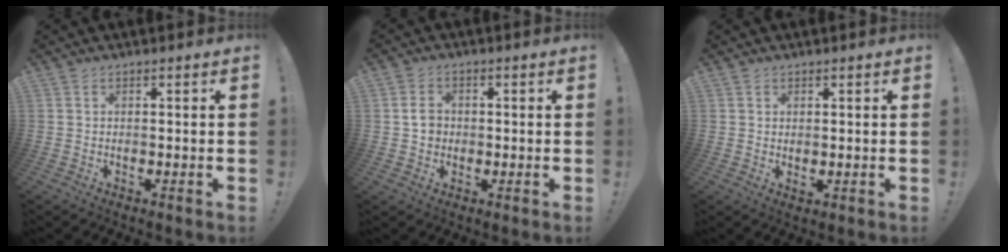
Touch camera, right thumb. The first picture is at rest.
{"total": 4.6, "force": [-0.1, 3.9, 2.3], "torque": [-0.036, 0.008, 0.001]}
{"total": 1.1, "force": [0.8, 0.5, 0.6], "torque": [-0.009, -0.001, 0.015]}